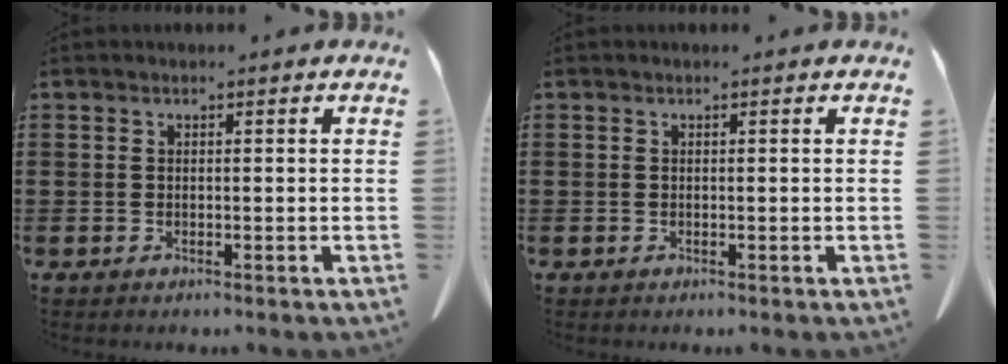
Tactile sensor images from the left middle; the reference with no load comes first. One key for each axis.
{"total": 0.0}